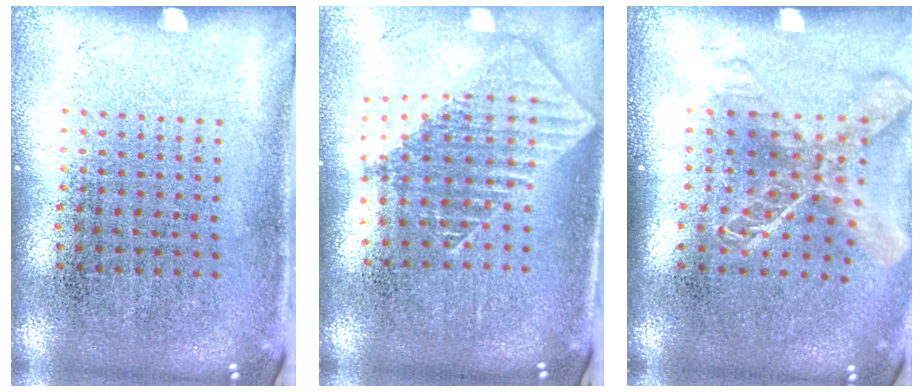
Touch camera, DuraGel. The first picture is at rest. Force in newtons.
{"total": 1.9, "press": 1.5, "slide": 1.1}
{"total": 1.9, "press": 1.5, "slide": 1.2}